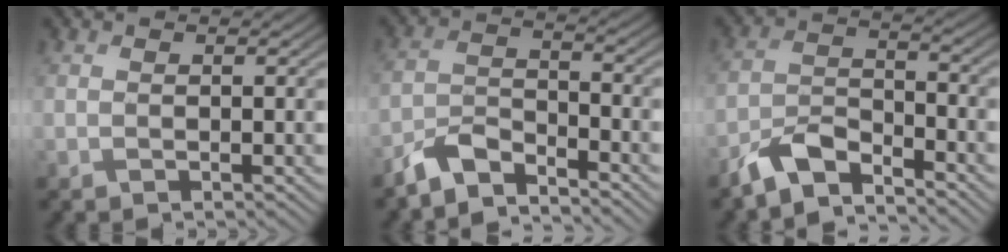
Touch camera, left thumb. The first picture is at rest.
{"total": 5.3, "force": [-4.7, 1.4, 2.2], "torque": [-0.047, -0.005, -0.103]}
{"total": 6.2, "force": [-5.1, 2.0, 2.9], "torque": [-0.061, -0.003, -0.110]}